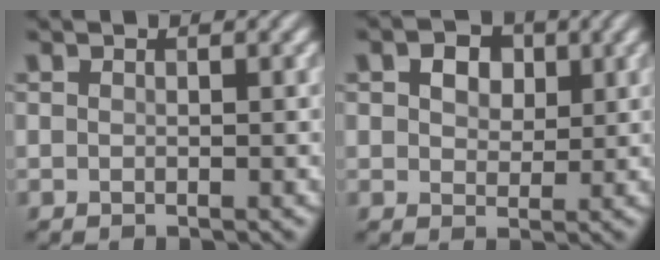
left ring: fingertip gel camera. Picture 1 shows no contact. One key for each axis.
{"total": 3.1, "fx": 1.3, "fy": 2.2, "fz": 1.8, "tx": -0.034, "ty": 0.001, "tz": 0.013}